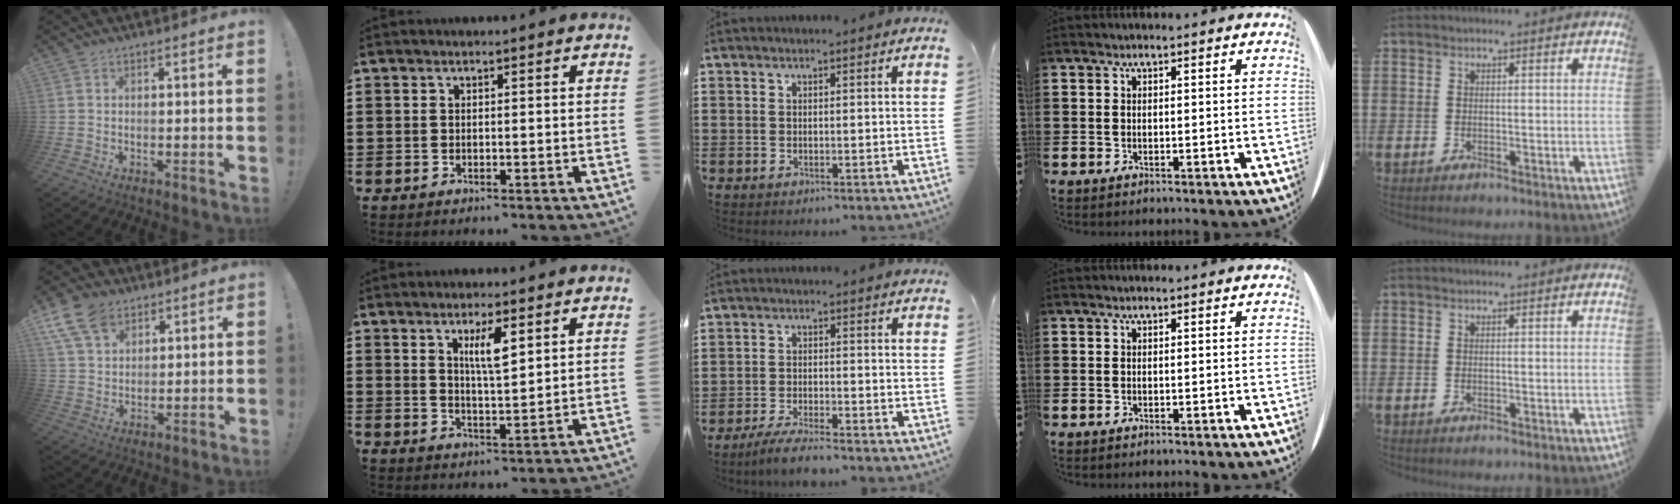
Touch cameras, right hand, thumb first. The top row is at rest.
{"thumb": {"total": 10.8, "force": [6.5, 6.9, 5.2], "torque": [-0.095, -0.025, 0.129]}, "index": {"total": 4.7, "force": [2.2, 1.1, 4.0], "torque": [-0.077, 0.003, 0.034]}, "middle": {"total": 4.1, "force": [-3.8, -0.1, 1.7], "torque": [-0.036, -0.008, -0.073]}}